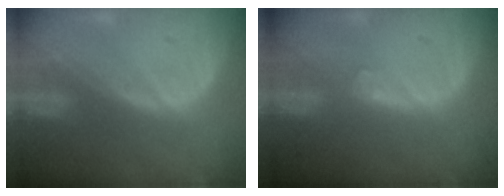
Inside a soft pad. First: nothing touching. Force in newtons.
{"total": 1.5, "press": 1.2, "slide": 0.9}